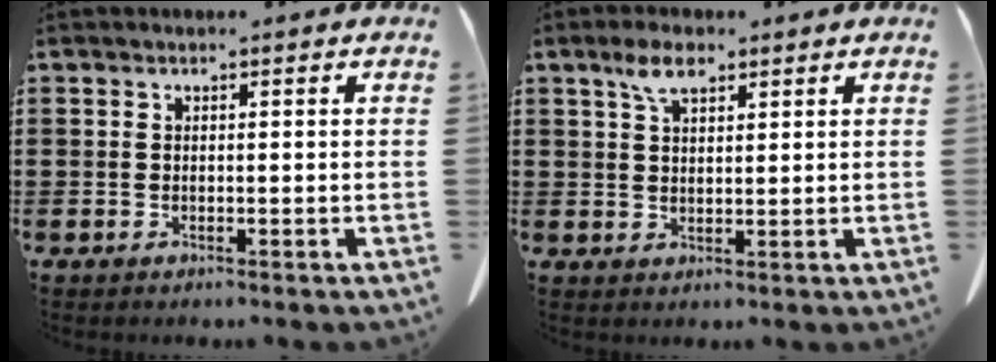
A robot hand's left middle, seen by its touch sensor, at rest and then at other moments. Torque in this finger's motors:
{"motor_torque": [1.20, 0.94, 0.41, 0.10]}